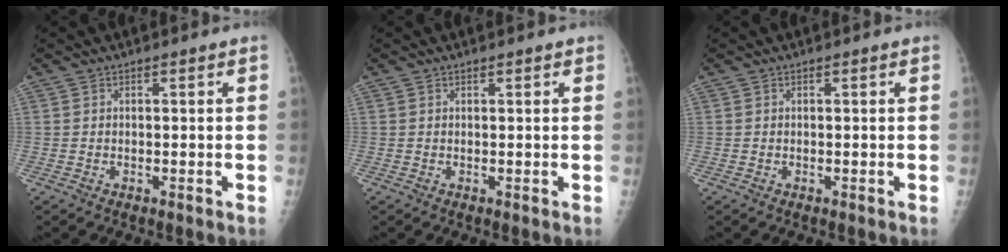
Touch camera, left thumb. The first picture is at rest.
{"total": 0.7, "force": [0.5, 0.1, 0.4], "torque": [-0.006, -0.002, 0.008]}
{"total": 0.0}